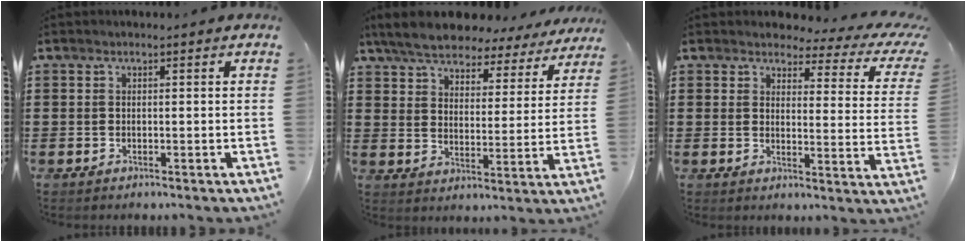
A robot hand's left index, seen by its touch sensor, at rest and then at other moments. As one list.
[{"total": 6.6, "force": [6.2, 1.3, 1.7], "torque": [-0.065, -0.032, 0.109]}, {"total": 3.7, "force": [3.0, 1.1, 1.9], "torque": [-0.048, -0.020, 0.047]}]